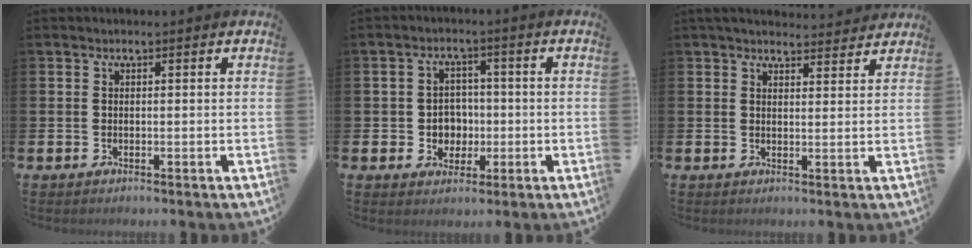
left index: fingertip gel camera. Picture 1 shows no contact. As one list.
[{"total": 3.9, "force": [-0.2, 3.7, 1.2], "torque": [-0.019, 0.000, -0.014]}, {"total": 3.5, "force": [3.4, 0.8, 0.5], "torque": [-0.006, -0.020, 0.060]}]